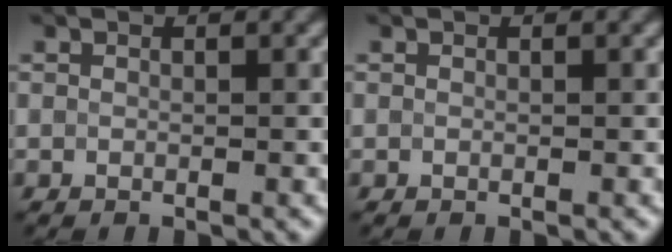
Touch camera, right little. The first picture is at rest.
{"total": 0.0}